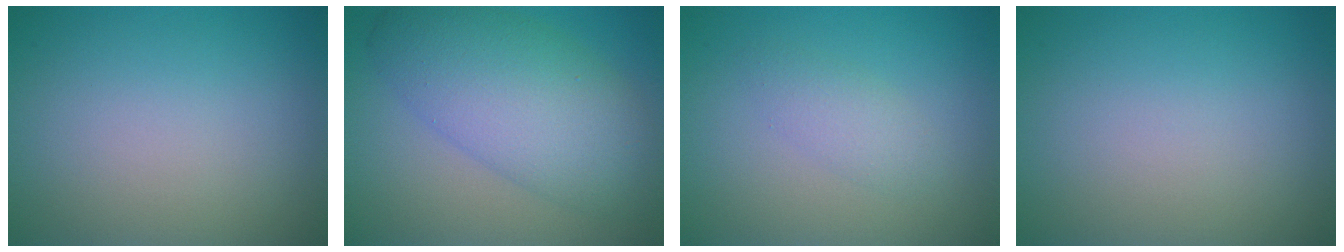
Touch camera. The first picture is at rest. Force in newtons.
{"total": 8.4, "press": 8.4, "slide": 0.2}
{"total": 1.8, "press": 1.8, "slide": 0.1}
{"total": 0.0}